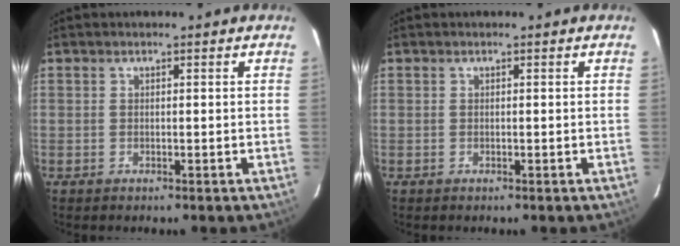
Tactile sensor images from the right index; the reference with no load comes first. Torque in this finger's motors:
{"motor_torque": [0.00, 0.00, 0.01, 0.00]}